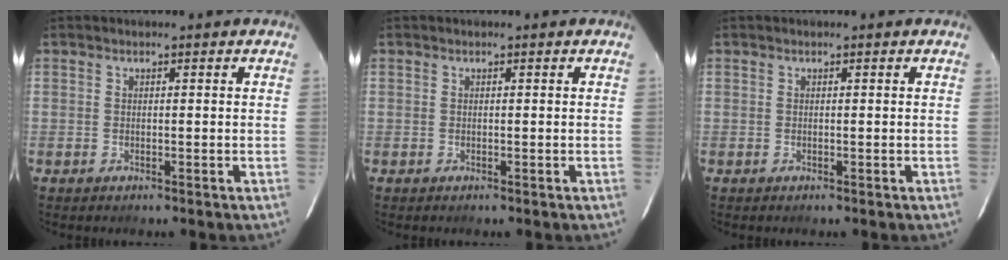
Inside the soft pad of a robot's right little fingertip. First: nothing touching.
{"total": 0.0}
{"total": 0.0}